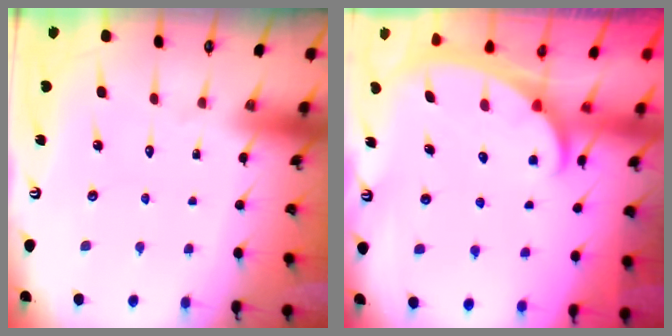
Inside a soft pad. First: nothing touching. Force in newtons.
{"total": 2.2, "press": 2.2, "slide": 0.4}